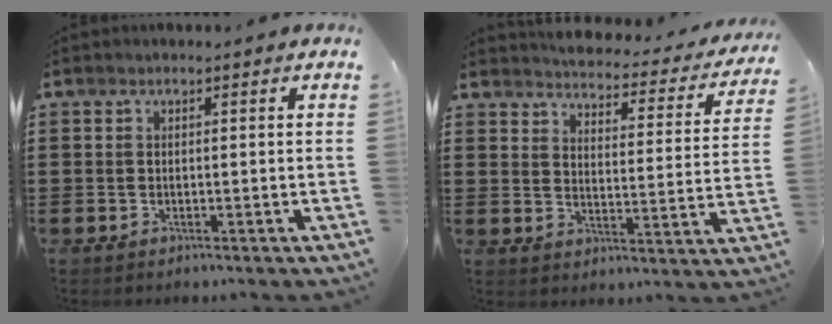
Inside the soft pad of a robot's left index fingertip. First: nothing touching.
{"total": 3.2, "force": [3.2, 0.1, 0.4], "torque": [-0.030, -0.030, 0.047]}